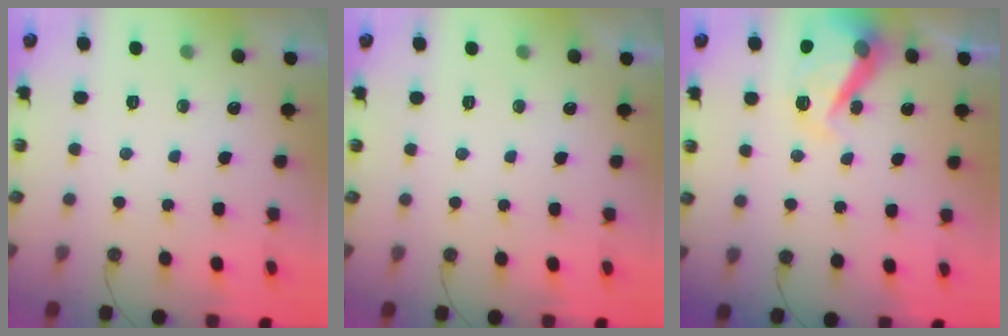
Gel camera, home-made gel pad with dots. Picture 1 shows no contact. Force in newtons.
{"total": 0.0}
{"total": 16.6, "press": 16.6, "slide": 0.3}